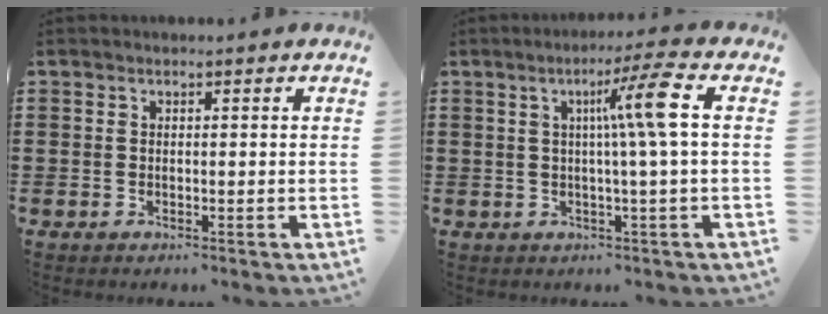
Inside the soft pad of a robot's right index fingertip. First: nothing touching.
{"total": 7.4, "force": [1.3, -1.1, 7.2], "torque": [-0.124, -0.008, 0.006]}